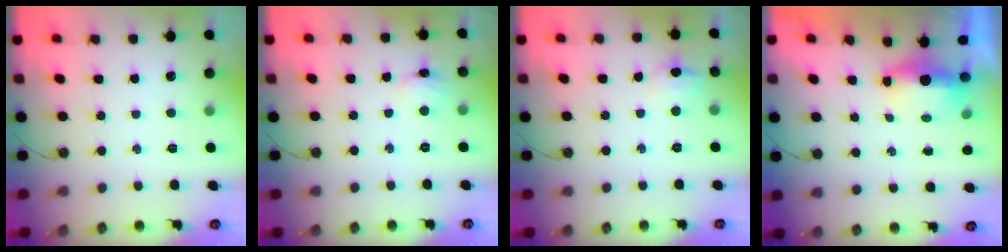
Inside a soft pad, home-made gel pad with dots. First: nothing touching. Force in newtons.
{"total": 2.9, "press": 2.9, "slide": 0.5}
{"total": 13.9, "press": 5.5, "slide": 12.8}
{"total": 5.4, "press": 5.0, "slide": 2.1}